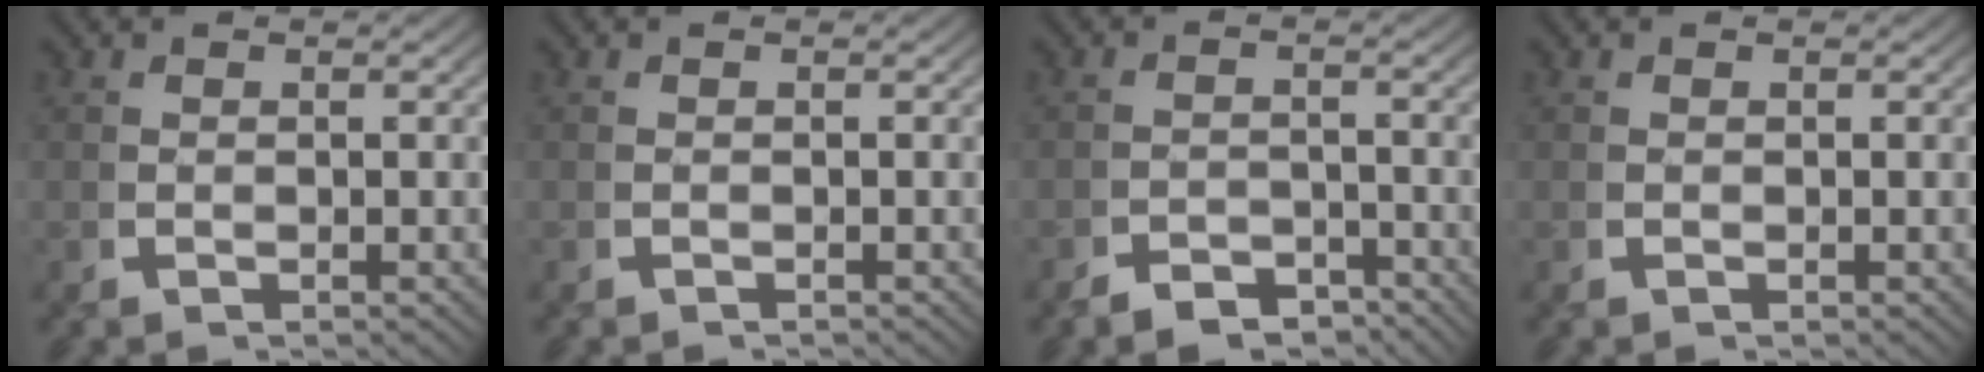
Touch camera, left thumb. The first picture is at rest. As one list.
[{"total": 0.5, "force": [-0.5, 0.0, -0.2], "torque": [0.000, 0.000, -0.008]}, {"total": 2.9, "force": [-2.7, 0.9, 0.2], "torque": [0.011, -0.009, -0.052]}, {"total": 0.0}]